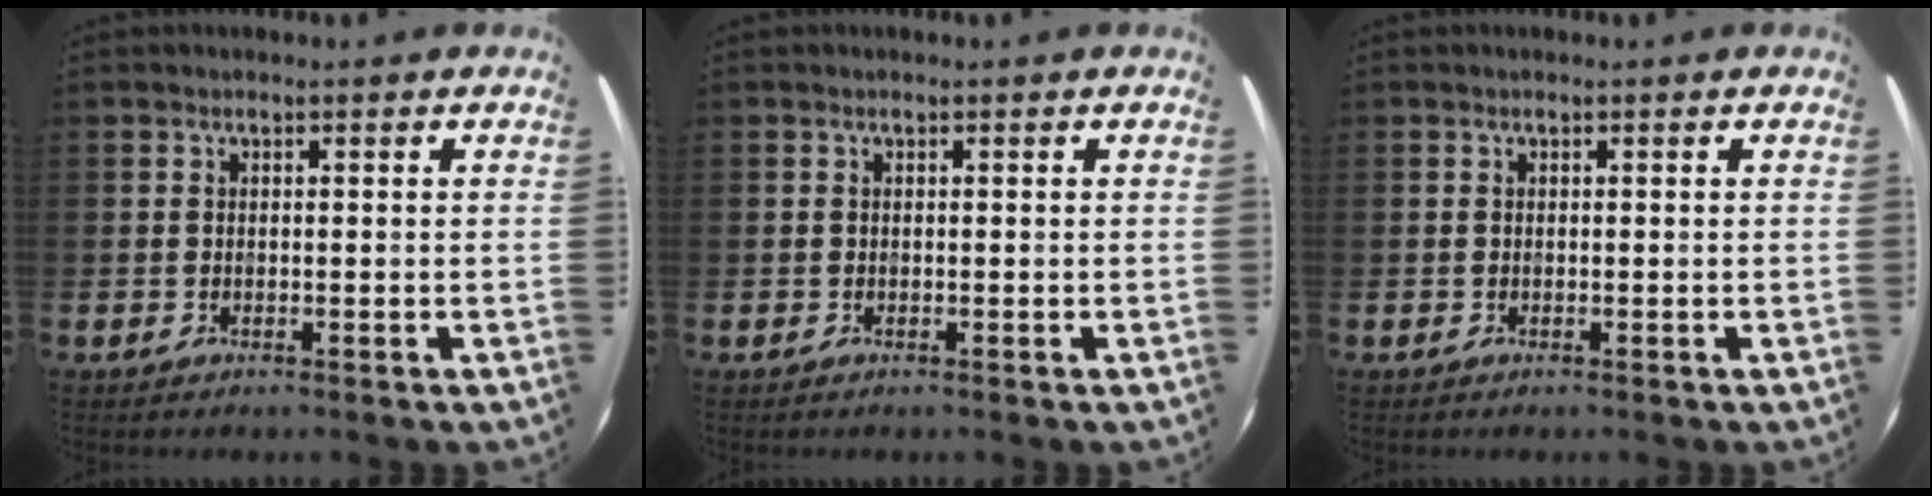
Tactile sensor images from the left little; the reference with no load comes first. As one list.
[{"total": 0.0}, {"total": 0.0}]